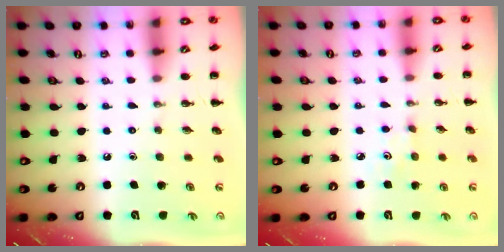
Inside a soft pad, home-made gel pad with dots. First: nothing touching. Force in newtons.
{"total": 2.2, "press": 2.1, "slide": 0.7}